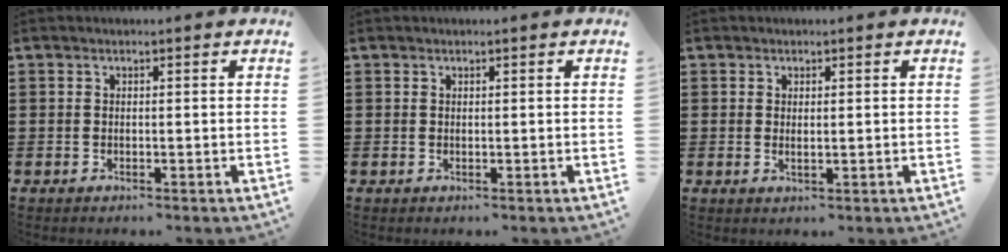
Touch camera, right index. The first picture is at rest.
{"total": 0.0}
{"total": 0.8, "force": [0.3, 0.3, 0.7], "torque": [-0.014, 0.003, 0.006]}